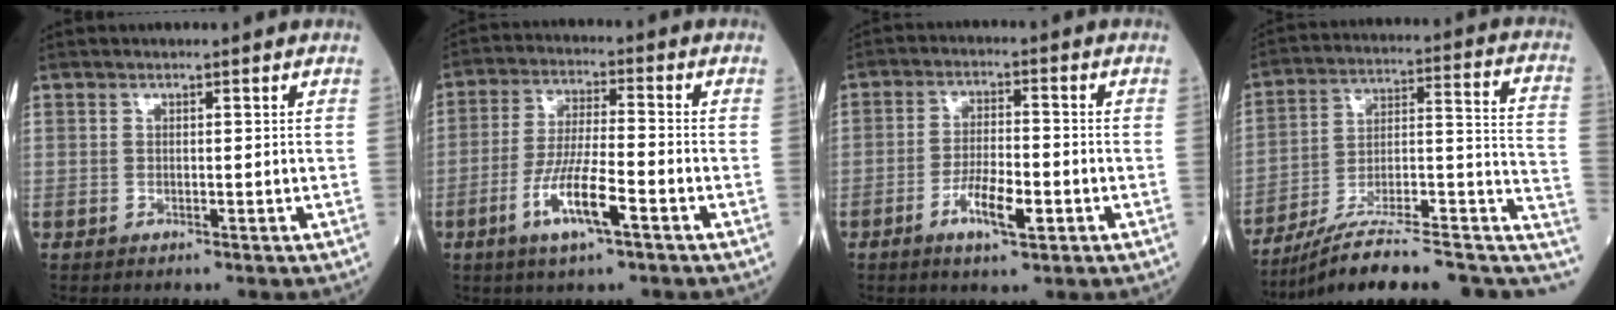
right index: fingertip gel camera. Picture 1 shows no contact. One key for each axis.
{"total": 9.0, "fx": -4.1, "fy": 1.0, "fz": 7.9, "tx": -0.159, "ty": -0.009, "tz": -0.075}
{"total": 6.3, "fx": -2.7, "fy": 1.5, "fz": 5.5, "tx": -0.103, "ty": -0.002, "tz": -0.047}
{"total": 20.4, "fx": -13.8, "fy": 4.3, "fz": 14.4, "tx": -0.167, "ty": 0.052, "tz": -0.206}